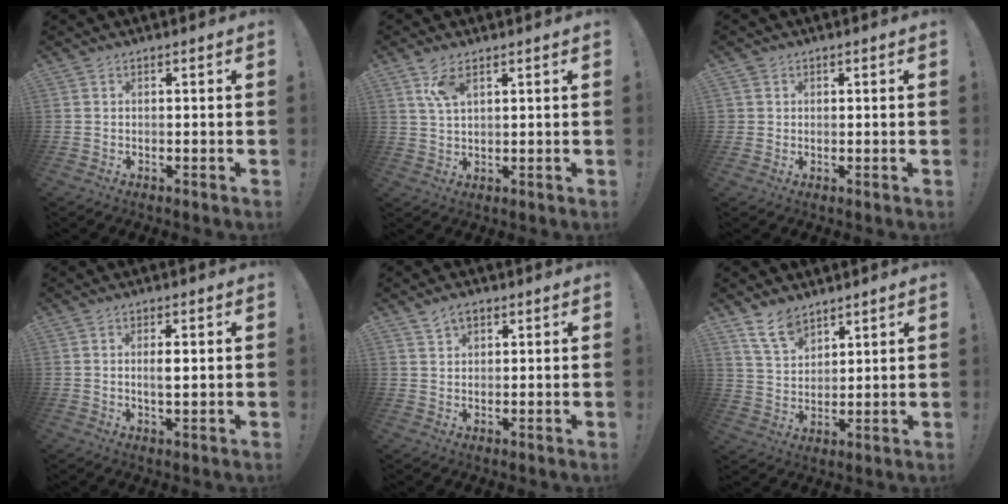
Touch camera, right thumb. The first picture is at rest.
{"total": 6.2, "force": [3.4, 2.4, 4.6], "torque": [-0.078, -0.010, 0.061]}
{"total": 1.5, "force": [0.5, 1.4, 0.1], "torque": [0.001, 0.000, 0.008]}
{"total": 3.1, "force": [0.3, 0.8, 3.0], "torque": [-0.047, -0.004, 0.000]}
{"total": 3.6, "force": [2.3, 2.2, 1.7], "torque": [-0.025, -0.009, 0.042]}
{"total": 9.1, "force": [7.2, 4.5, 3.3], "torque": [-0.063, -0.042, 0.140]}